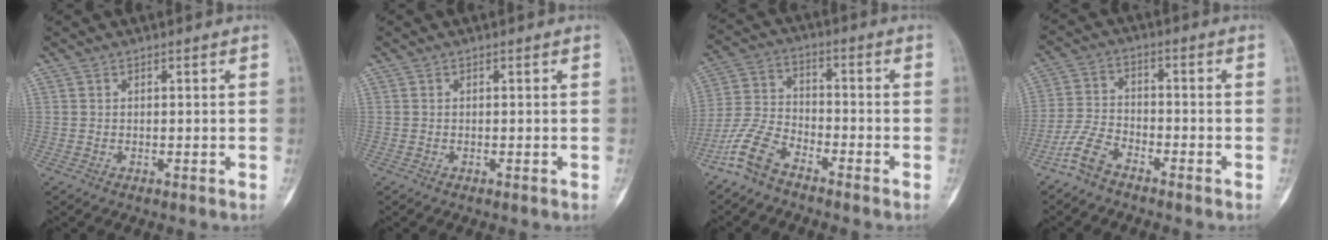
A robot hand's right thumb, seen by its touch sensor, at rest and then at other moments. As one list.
[{"total": 0.0}, {"total": 8.5, "force": [-6.2, 3.7, 4.4], "torque": [-0.102, 0.036, -0.135]}, {"total": 6.2, "force": [-4.7, 2.7, 3.1], "torque": [-0.071, 0.022, -0.101]}]